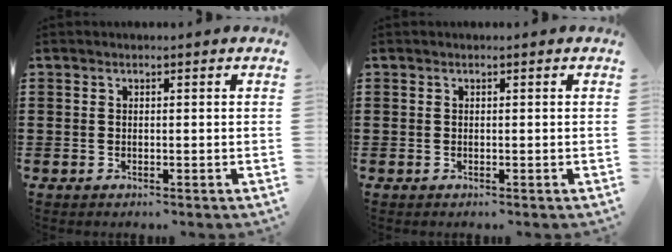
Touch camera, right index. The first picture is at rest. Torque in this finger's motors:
{"motor_torque": [0.00, 0.00, 0.01, -0.01]}